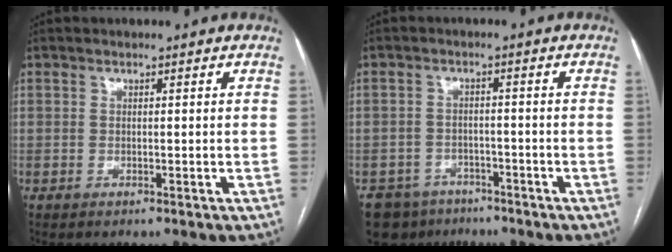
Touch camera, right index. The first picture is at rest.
{"total": 7.3, "force": [-5.5, 4.7, 0.8], "torque": [-0.010, 0.004, -0.083]}